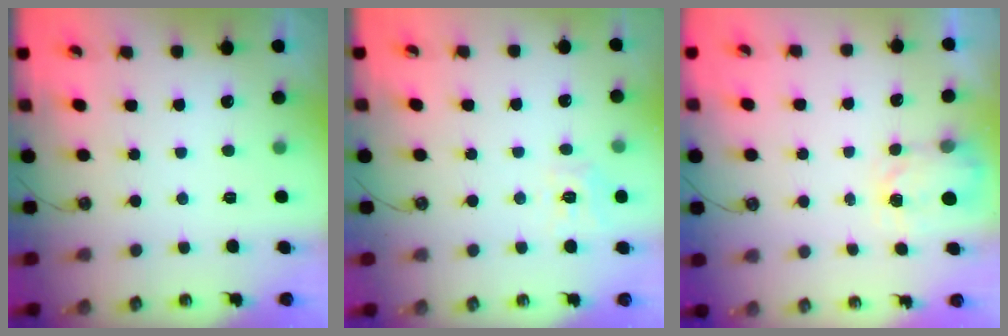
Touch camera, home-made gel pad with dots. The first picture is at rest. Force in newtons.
{"total": 8.9, "press": 8.9, "slide": 1.1}
{"total": 3.3, "press": 3.3, "slide": 0.4}